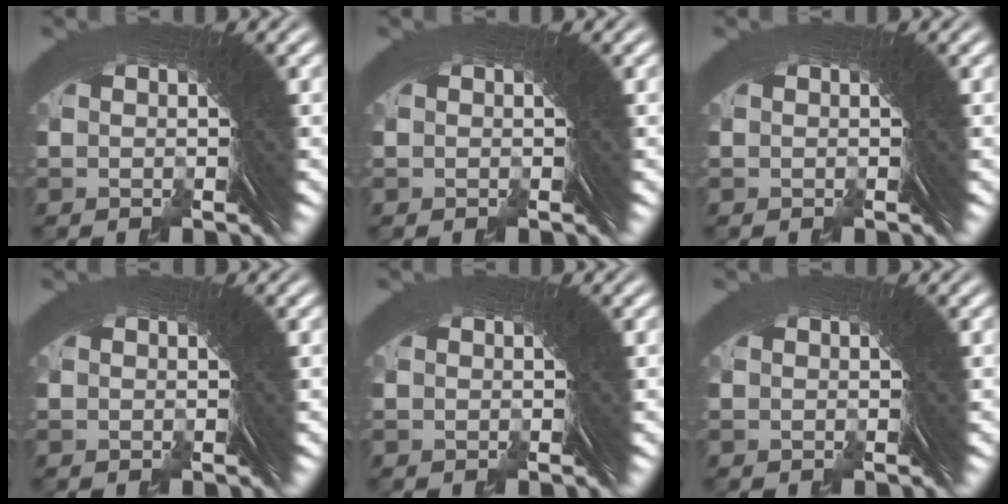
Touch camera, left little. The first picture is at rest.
{"total": 0.0}
{"total": 0.0}
{"total": 0.0}
{"total": 0.0}
{"total": 0.0}